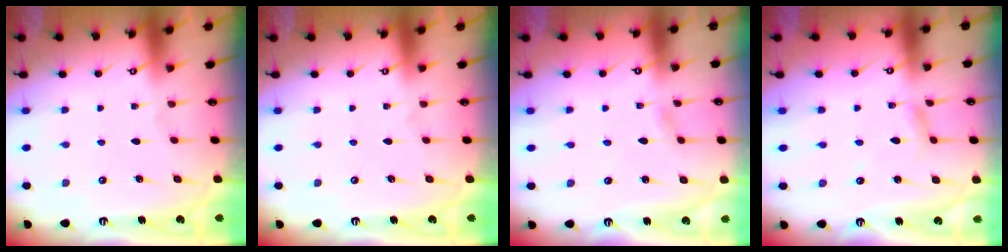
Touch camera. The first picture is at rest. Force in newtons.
{"total": 0.0}
{"total": 1.8, "press": 1.8, "slide": 0.2}
{"total": 2.6, "press": 2.6, "slide": 0.2}